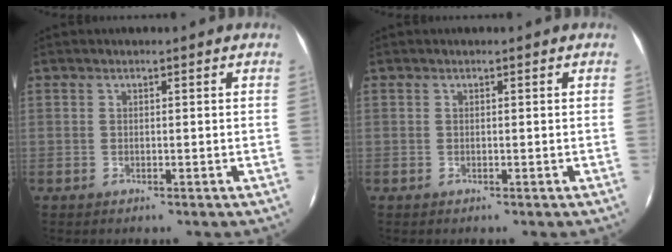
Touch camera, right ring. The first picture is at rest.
{"total": 0.0}